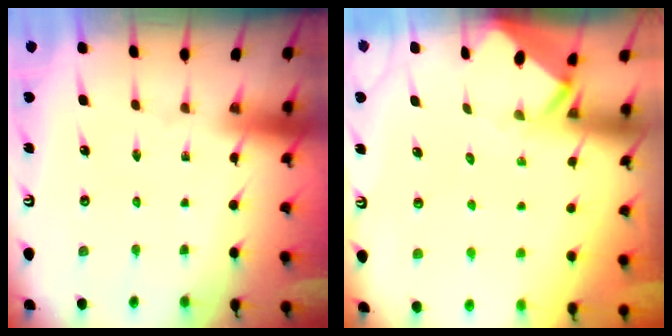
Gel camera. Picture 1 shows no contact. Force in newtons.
{"total": 3.6, "press": 3.6, "slide": 0.3}